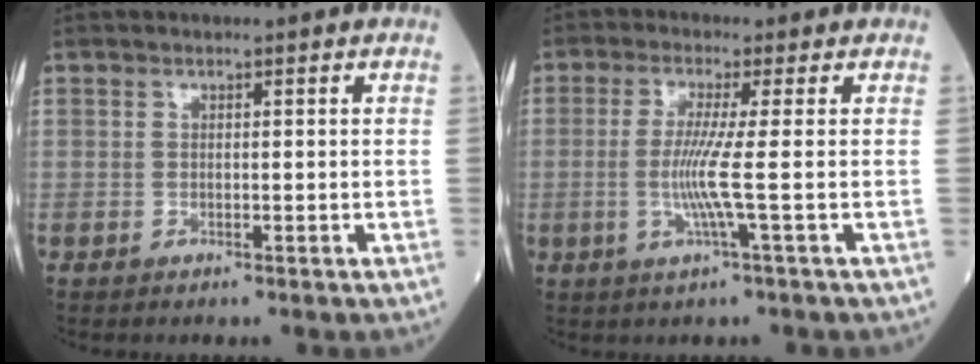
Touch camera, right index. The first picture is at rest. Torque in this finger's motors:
{"motor_torque": [0.05, -0.03, -0.01, 0.00]}